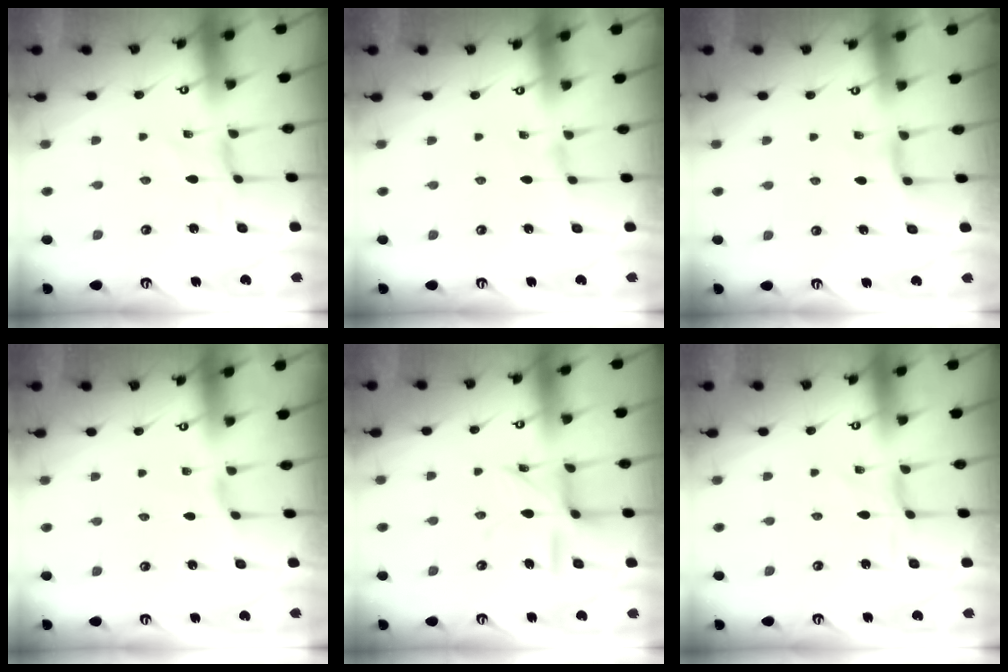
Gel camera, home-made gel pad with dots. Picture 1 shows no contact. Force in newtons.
{"total": 1.5, "press": 1.5, "slide": 0.4}
{"total": 4.4, "press": 4.4, "slide": 0.6}
{"total": 0.0}
{"total": 11.7, "press": 11.7, "slide": 0.8}
{"total": 0.7, "press": 0.6, "slide": 0.3}